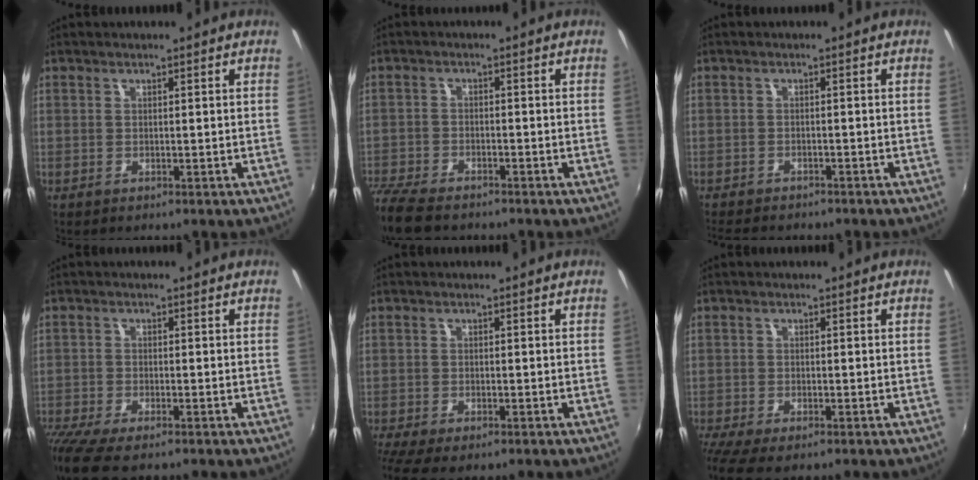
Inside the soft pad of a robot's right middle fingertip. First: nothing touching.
{"total": 10.0, "force": [-8.3, 3.2, 4.4], "torque": [-0.128, -0.031, -0.160]}
{"total": 7.6, "force": [-6.8, 2.1, 2.9], "torque": [-0.073, -0.019, -0.103]}
{"total": 8.5, "force": [-6.7, 1.7, 4.8], "torque": [-0.123, -0.042, -0.125]}
{"total": 4.5, "force": [-3.6, 0.8, 2.6], "torque": [-0.062, -0.027, -0.063]}
{"total": 4.7, "force": [-3.8, 0.7, 2.6], "torque": [-0.063, -0.027, -0.069]}